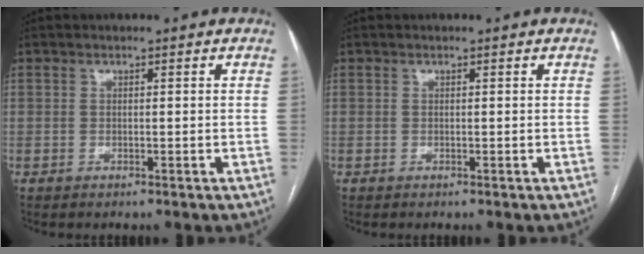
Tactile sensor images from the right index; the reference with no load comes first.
{"total": 0.0}